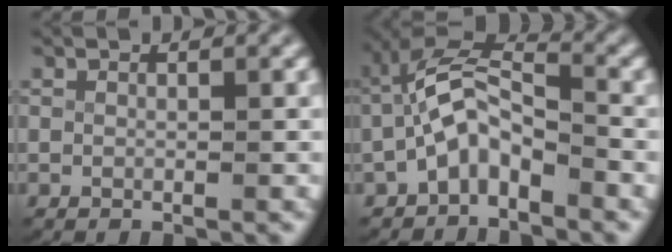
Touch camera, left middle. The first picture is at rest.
{"total": 6.4, "force": [-1.2, 4.7, 4.2], "torque": [-0.087, -0.011, -0.027]}